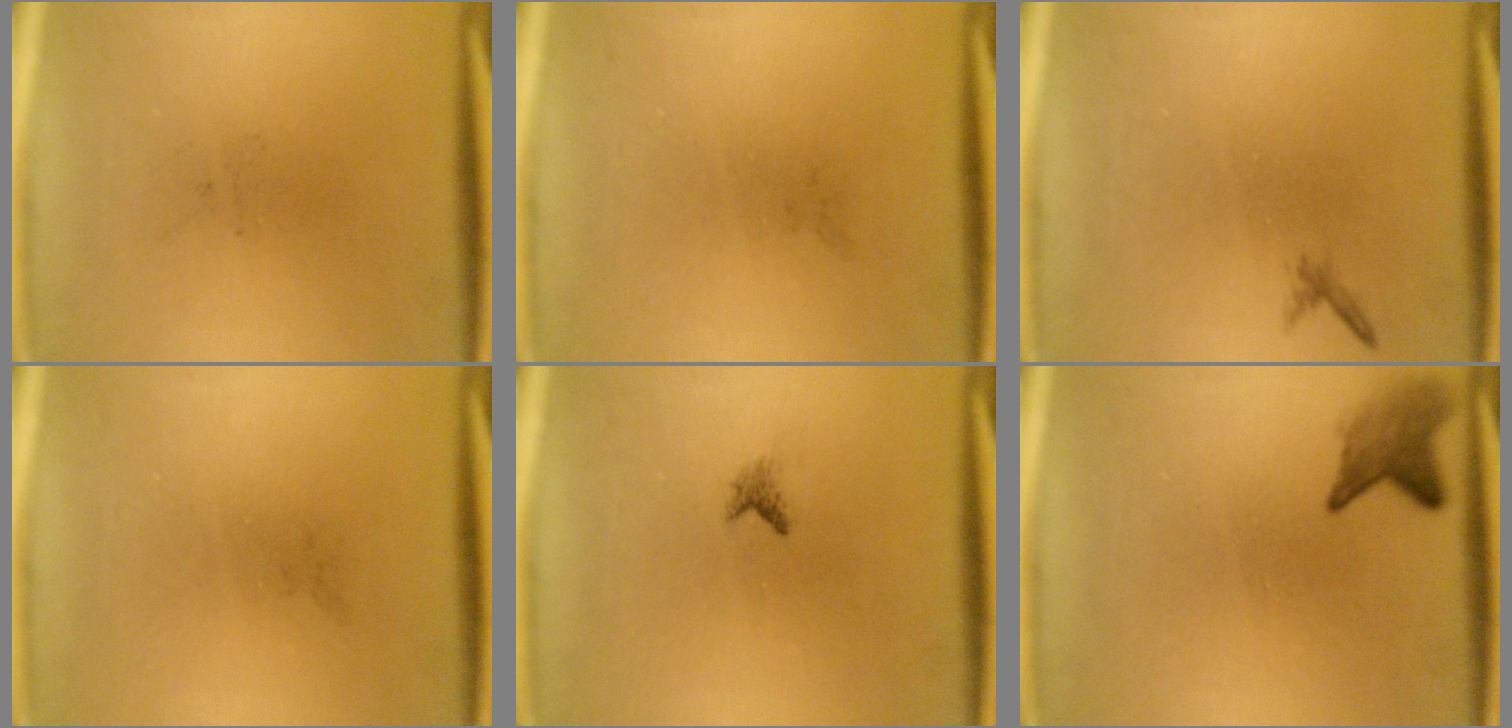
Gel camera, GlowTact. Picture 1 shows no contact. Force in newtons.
{"total": 0.0}
{"total": 0.6}
{"total": 0.0}
{"total": 0.8}
{"total": 2.9}